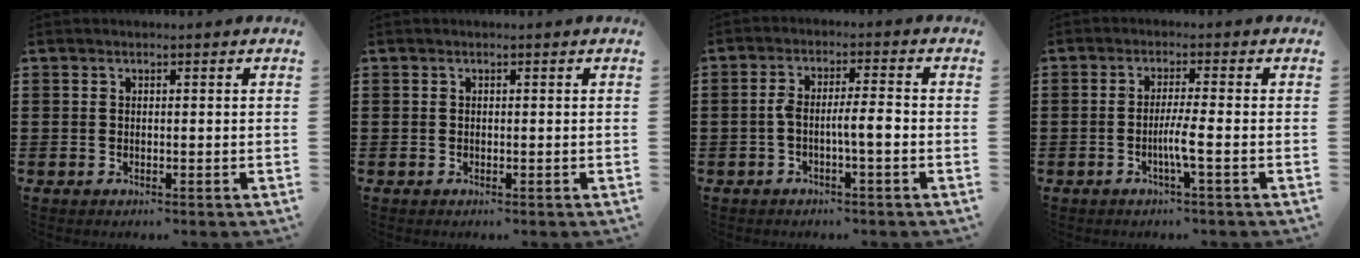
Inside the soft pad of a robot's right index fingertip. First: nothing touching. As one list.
[{"total": 0.0}, {"total": 4.4, "force": [-1.1, 0.7, 4.2], "torque": [-0.084, 0.001, -0.026]}, {"total": 3.4, "force": [-1.2, -0.4, 3.2], "torque": [-0.063, -0.010, -0.027]}]